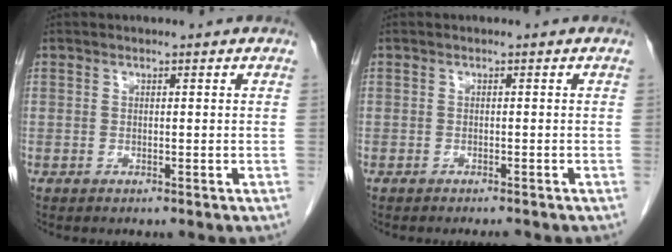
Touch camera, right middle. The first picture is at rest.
{"total": 1.6, "force": [-1.4, 0.3, 0.6], "torque": [-0.011, -0.003, -0.016]}